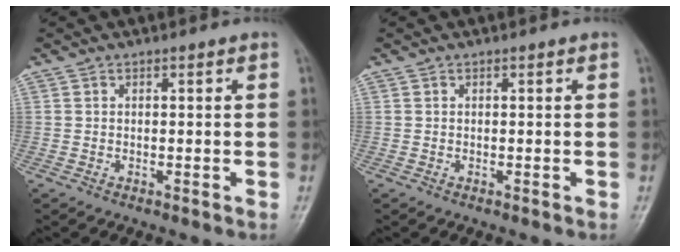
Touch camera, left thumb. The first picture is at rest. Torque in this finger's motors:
{"motor_torque": [3.16, 1.51, -0.07, -0.09, -0.03]}